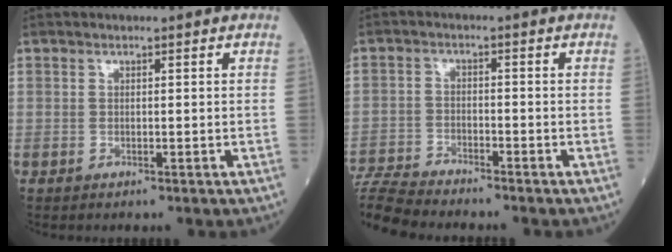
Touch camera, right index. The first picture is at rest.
{"total": 8.5, "force": [-8.3, -0.2, 1.8], "torque": [-0.038, -0.008, -0.155]}